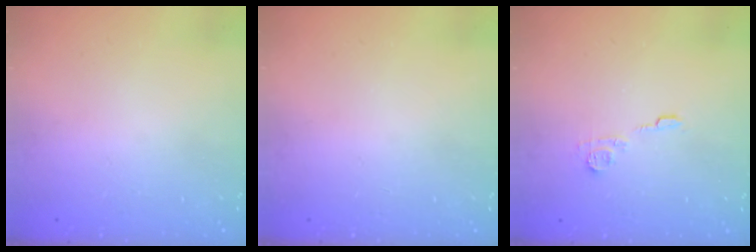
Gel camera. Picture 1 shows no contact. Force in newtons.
{"total": 0.0}
{"total": 5.7, "press": 5.7, "slide": 0.3}